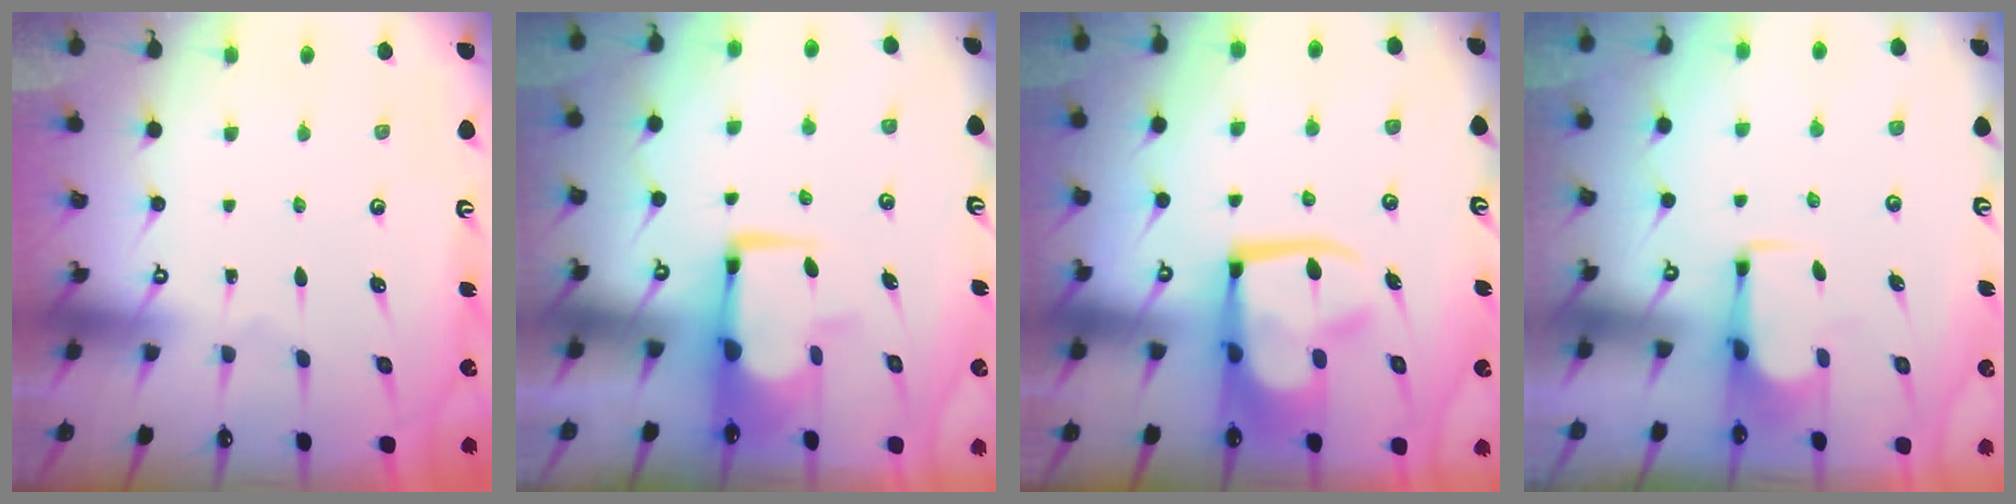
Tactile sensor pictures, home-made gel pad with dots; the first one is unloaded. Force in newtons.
{"total": 2.6, "press": 2.4, "slide": 1.0}
{"total": 15.2, "press": 15.0, "slide": 2.0}
{"total": 2.4, "press": 2.2, "slide": 1.1}